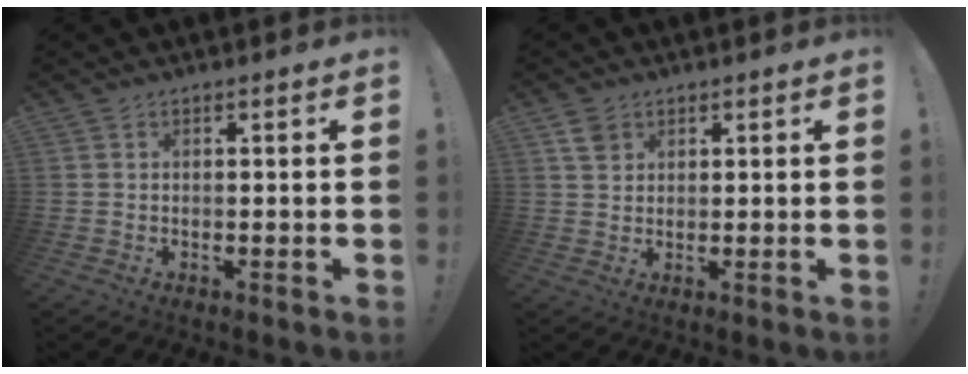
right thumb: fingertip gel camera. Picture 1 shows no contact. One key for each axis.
{"total": 3.8, "fx": 2.3, "fy": 2.6, "fz": 1.6, "tx": -0.022, "ty": -0.005, "tz": 0.044}